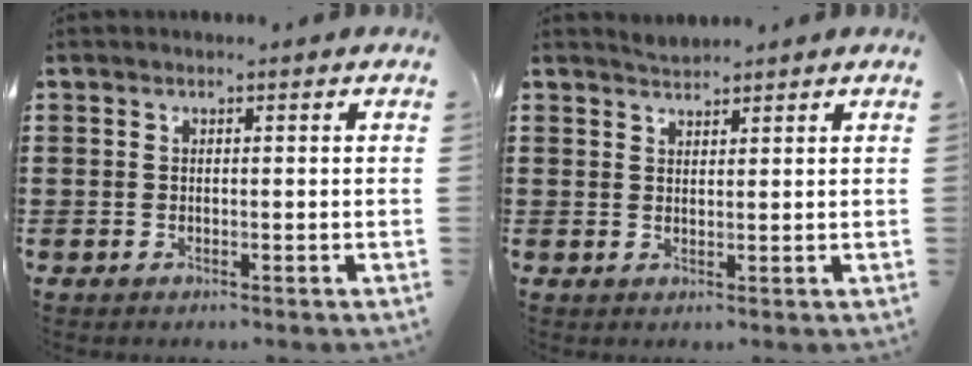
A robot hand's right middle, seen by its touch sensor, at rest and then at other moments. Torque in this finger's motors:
{"motor_torque": [0.00, -0.05, 0.02, -0.01]}